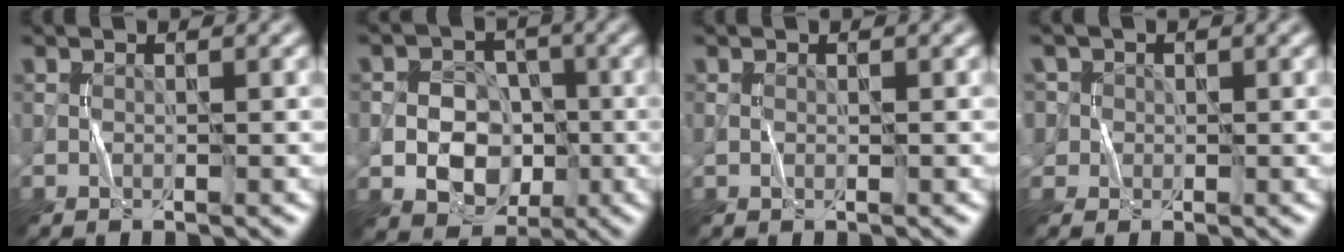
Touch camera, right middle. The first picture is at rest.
{"total": 7.1, "force": [-1.7, 5.9, 3.5], "torque": [-0.038, 0.005, -0.046]}
{"total": 0.0}
{"total": 3.5, "force": [1.0, 3.2, 0.9], "torque": [-0.012, 0.013, 0.009]}